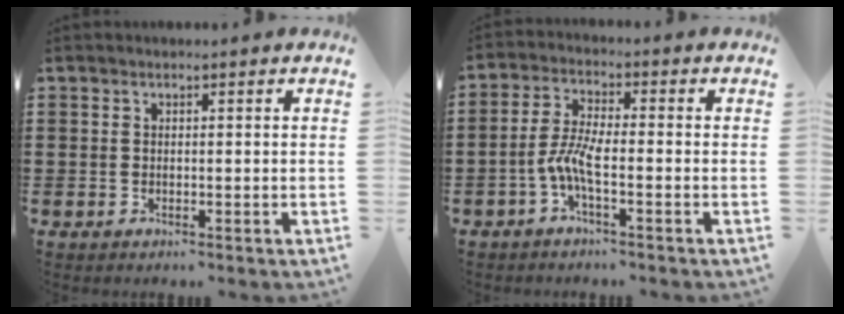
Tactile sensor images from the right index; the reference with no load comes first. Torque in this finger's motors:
{"motor_torque": [2.14, 0.00, 0.19, 0.05]}